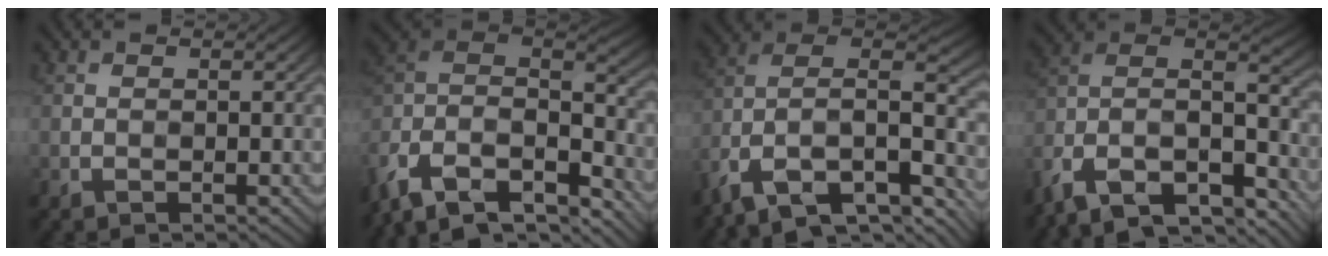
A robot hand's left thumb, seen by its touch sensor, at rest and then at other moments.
{"total": 16.4, "force": [-11.2, 8.0, 9.0], "torque": [-0.224, 0.000, -0.169]}
{"total": 16.3, "force": [-9.9, 8.1, 10.1], "torque": [-0.251, -0.027, -0.151]}
{"total": 17.8, "force": [-13.5, 7.0, 9.2], "torque": [-0.236, -0.035, -0.210]}